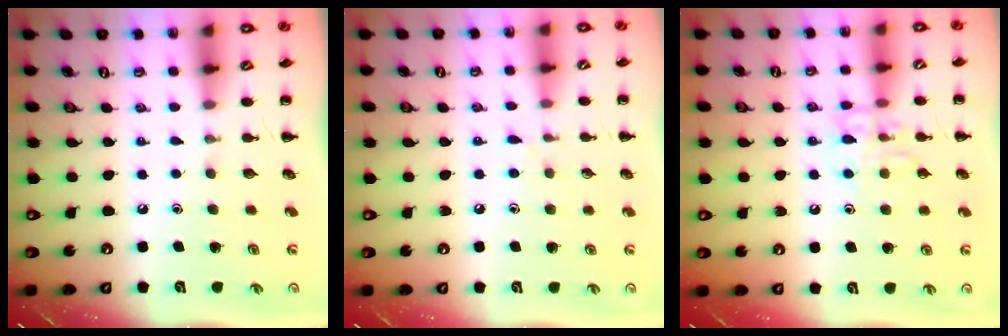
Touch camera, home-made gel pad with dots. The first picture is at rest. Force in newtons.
{"total": 4.0, "press": 3.6, "slide": 1.7}
{"total": 9.9, "press": 9.8, "slide": 0.7}